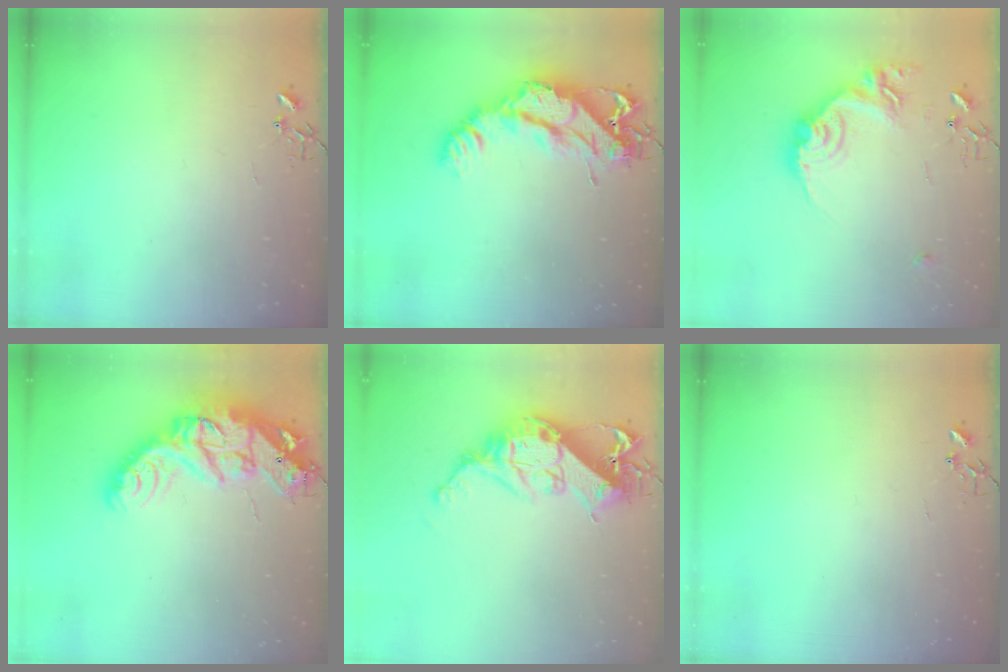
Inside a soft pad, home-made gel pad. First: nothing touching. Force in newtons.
{"total": 15.1, "press": 15.0, "slide": 1.6}
{"total": 17.6, "press": 17.5, "slide": 0.9}
{"total": 26.8, "press": 26.7, "slide": 2.0}
{"total": 15.8, "press": 15.7, "slide": 1.2}
{"total": 0.0}